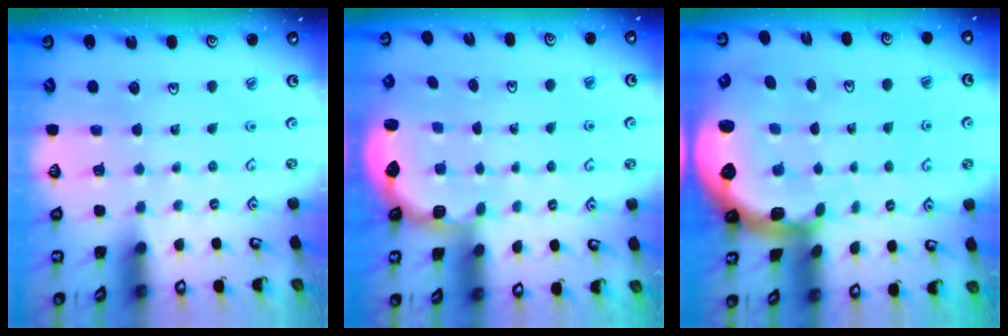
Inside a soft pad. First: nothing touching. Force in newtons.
{"total": 2.8, "press": 2.3, "slide": 1.5}
{"total": 4.8, "press": 4.2, "slide": 2.5}